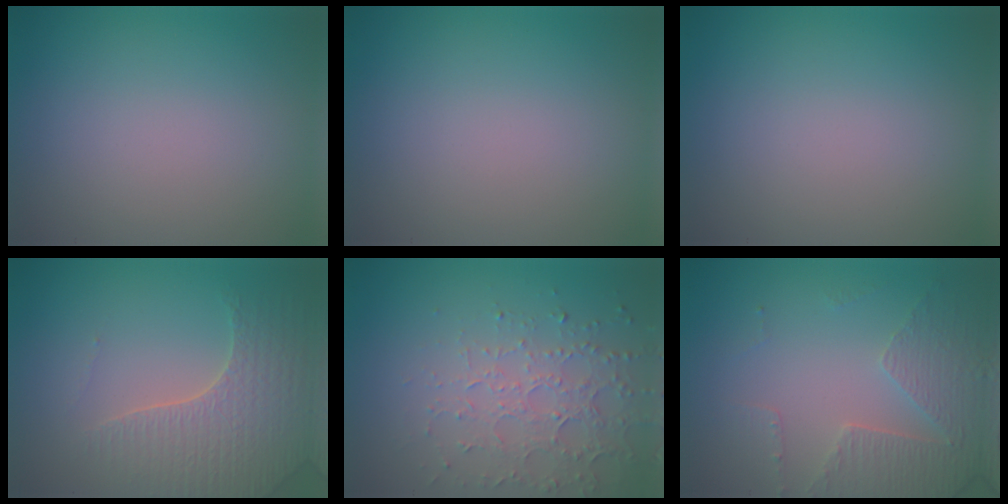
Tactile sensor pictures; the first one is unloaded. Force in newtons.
{"total": 0.0}
{"total": 0.0}
{"total": 3.9, "press": 3.9, "slide": 0.6}
{"total": 4.6, "press": 3.4, "slide": 3.1}
{"total": 4.6, "press": 3.4, "slide": 3.1}